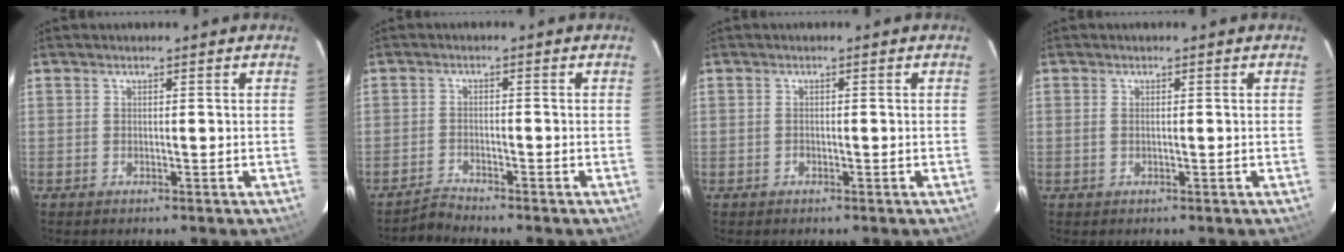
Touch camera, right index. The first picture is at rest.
{"total": 2.5, "force": [-2.5, -0.5, -0.3], "torque": [-0.006, 0.000, -0.053]}
{"total": 0.6, "force": [-0.5, 0.4, 0.1], "torque": [-0.002, 0.002, -0.010]}
{"total": 0.7, "force": [-0.1, 0.4, 0.5], "torque": [-0.012, 0.001, -0.003]}